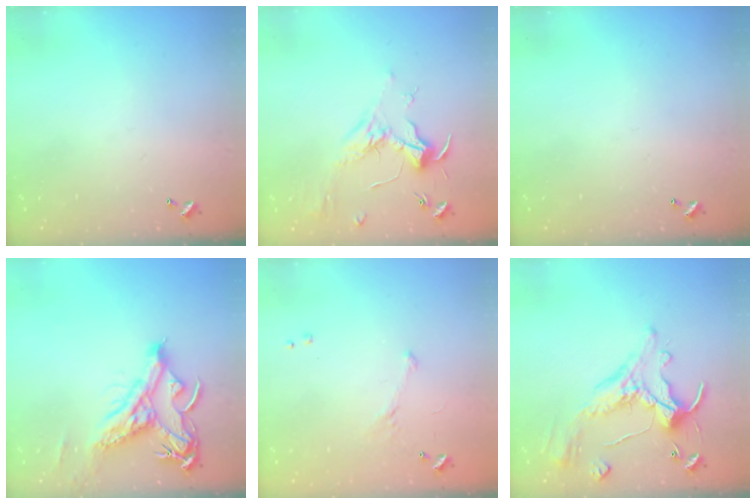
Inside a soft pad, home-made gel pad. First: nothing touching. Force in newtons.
{"total": 1.8, "press": 1.6, "slide": 0.7}
{"total": 0.0}
{"total": 8.6, "press": 8.4, "slide": 1.8}
{"total": 5.4, "press": 5.3, "slide": 1.0}
{"total": 2.5, "press": 2.2, "slide": 1.2}